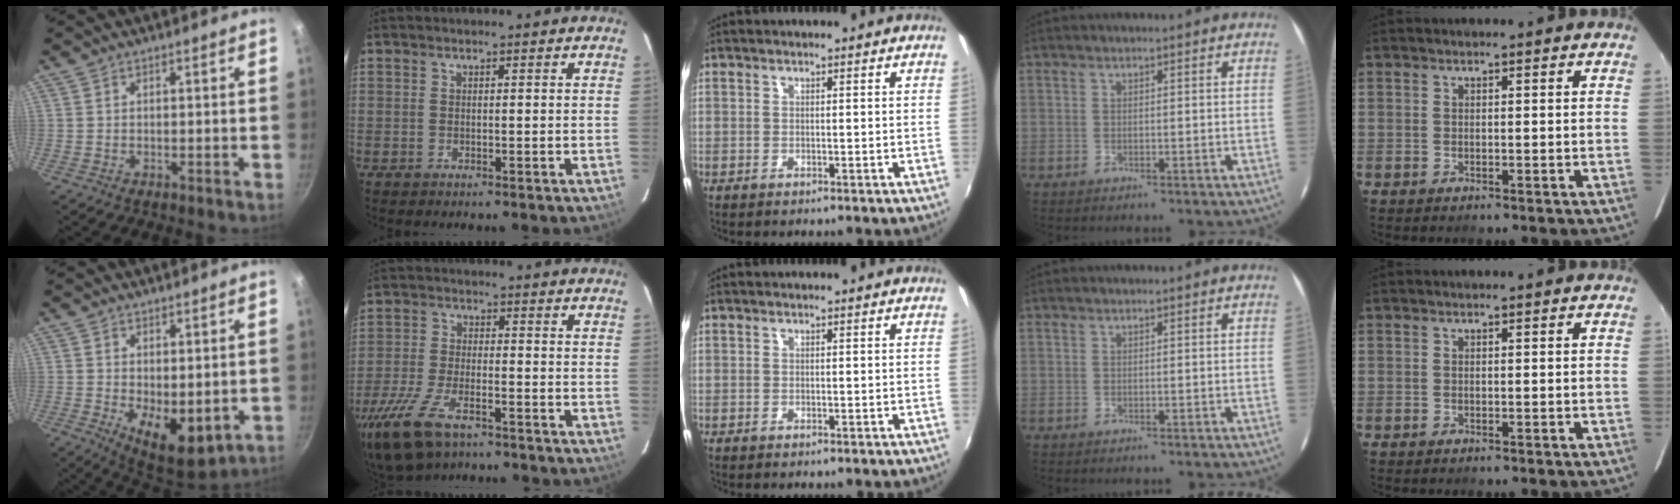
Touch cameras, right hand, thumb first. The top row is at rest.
{"thumb": {"total": 9.7, "force": [-0.8, 5.1, 8.2], "torque": [-0.100, -0.023, 0.001]}, "index": {"total": 14.9, "force": [-9.8, 6.1, 9.4], "torque": [-0.222, -0.039, -0.183]}}